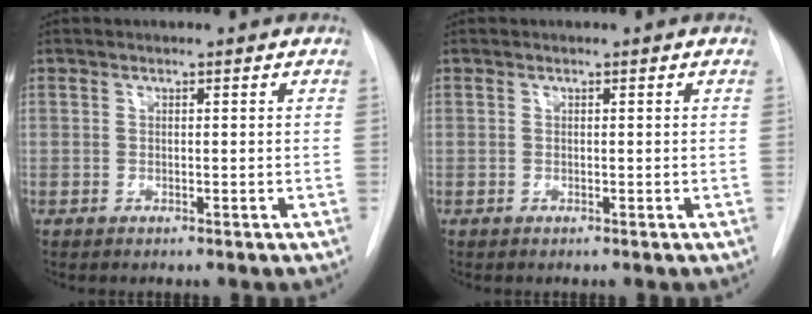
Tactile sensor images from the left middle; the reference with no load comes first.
{"total": 0.0}